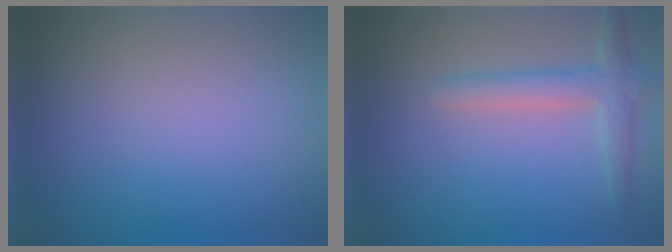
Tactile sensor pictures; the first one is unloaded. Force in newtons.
{"total": 2.6, "press": 2.6, "slide": 0.2}